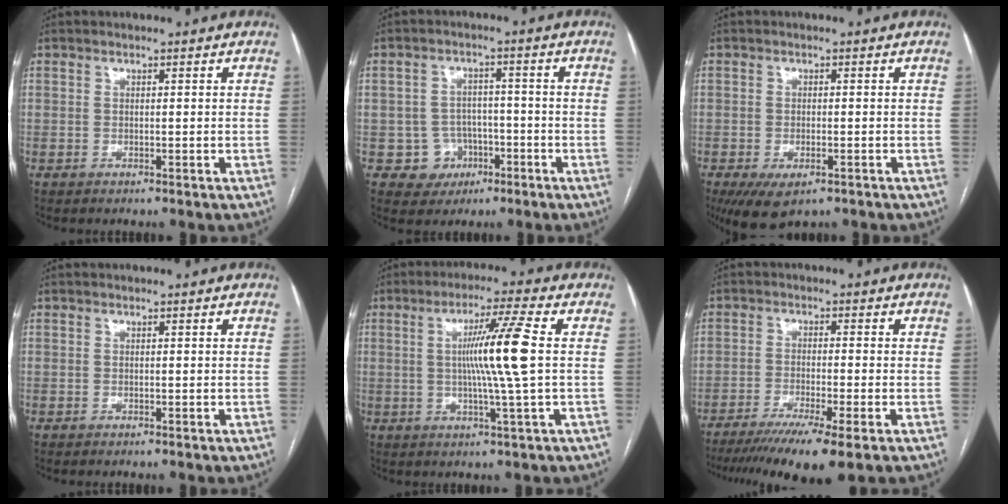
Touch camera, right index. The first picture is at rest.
{"total": 5.6, "force": [-2.1, 5.2, 0.3], "torque": [0.004, 0.015, -0.026]}
{"total": 6.3, "force": [-3.8, 2.8, 4.3], "torque": [-0.073, -0.012, -0.057]}
{"total": 0.0}
{"total": 9.5, "force": [0.8, -1.8, 9.3], "torque": [-0.168, -0.001, 0.016]}
{"total": 11.5, "force": [-7.9, 0.0, 8.3], "torque": [-0.134, -0.025, -0.126]}